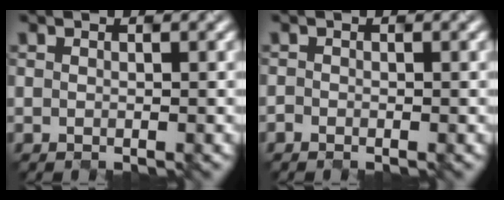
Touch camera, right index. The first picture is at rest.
{"total": 0.6, "force": [-0.6, -0.1, -0.1], "torque": [0.000, 0.004, -0.008]}